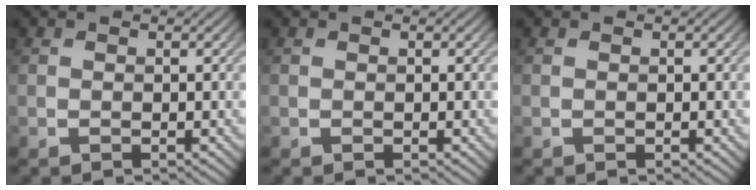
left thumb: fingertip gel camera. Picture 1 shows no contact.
{"total": 0.0}
{"total": 0.0}